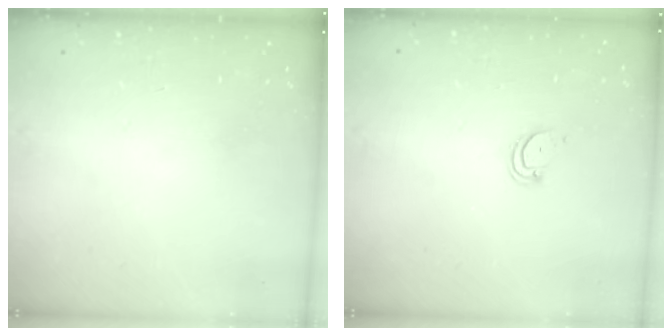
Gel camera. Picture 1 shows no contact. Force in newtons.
{"total": 3.0, "press": 3.0, "slide": 0.3}